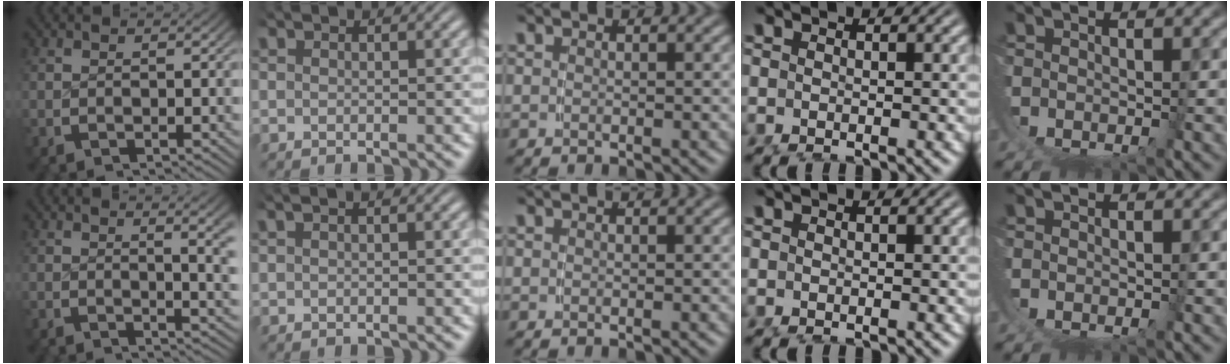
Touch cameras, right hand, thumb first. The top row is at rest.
{"thumb": {"total": 3.5, "force": [0.9, 0.7, 3.3], "torque": [-0.033, -0.005, 0.015]}, "index": {"total": 1.1, "force": [0.6, 0.1, 0.8], "torque": [-0.006, 0.013, 0.007]}, "middle": {"total": 0.6, "force": [0.5, -0.4, 0.1], "torque": [0.003, 0.002, 0.008]}}